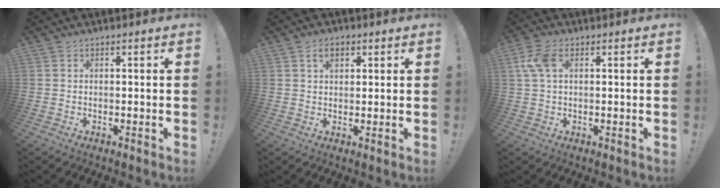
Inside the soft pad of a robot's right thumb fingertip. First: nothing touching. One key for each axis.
{"total": 3.9, "fx": 1.9, "fy": 2.3, "fz": 2.5, "tx": -0.037, "ty": 0.001, "tz": 0.032}
{"total": 8.0, "fx": 2.4, "fy": 4.4, "fz": 6.2, "tx": -0.137, "ty": 0.008, "tz": 0.048}